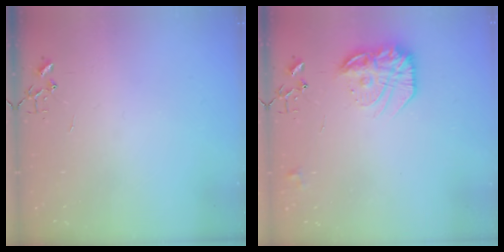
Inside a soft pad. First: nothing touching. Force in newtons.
{"total": 17.3, "press": 17.2, "slide": 1.2}